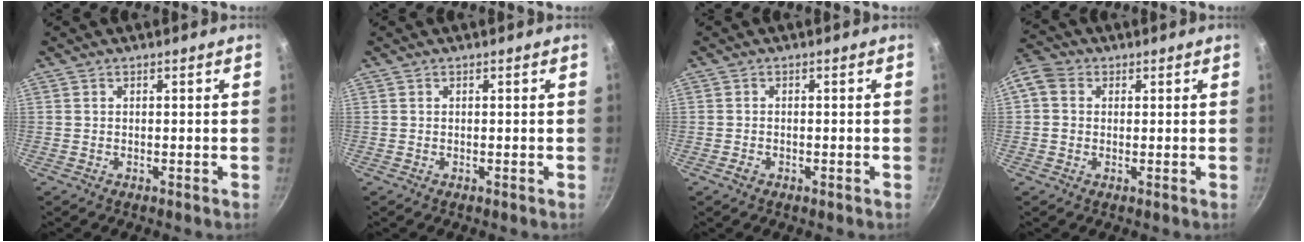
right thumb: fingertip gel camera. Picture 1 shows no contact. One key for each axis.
{"total": 0.0}
{"total": 1.2, "fx": -0.6, "fy": 0.7, "fz": 0.7, "tx": -0.017, "ty": 0.002, "tz": -0.014}
{"total": 7.5, "fx": 1.2, "fy": 6.3, "fz": 3.8, "tx": -0.078, "ty": 0.017, "tz": 0.008}